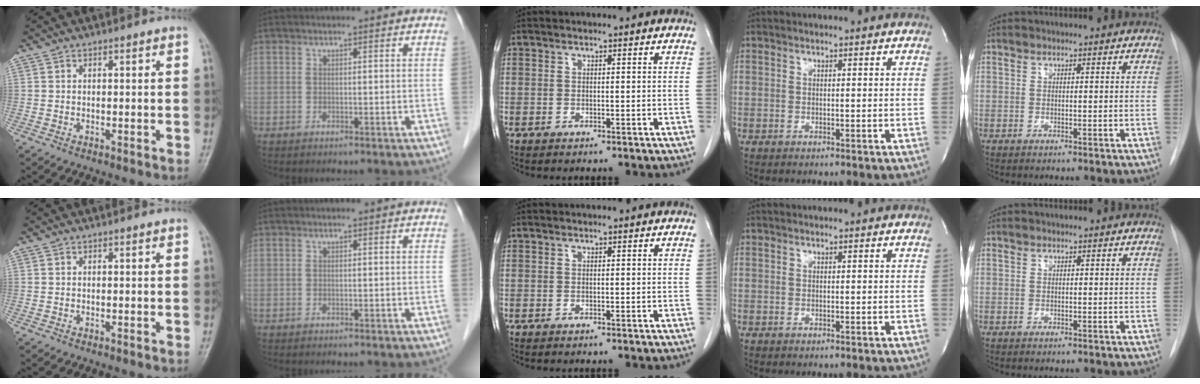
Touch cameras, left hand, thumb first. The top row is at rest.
{}